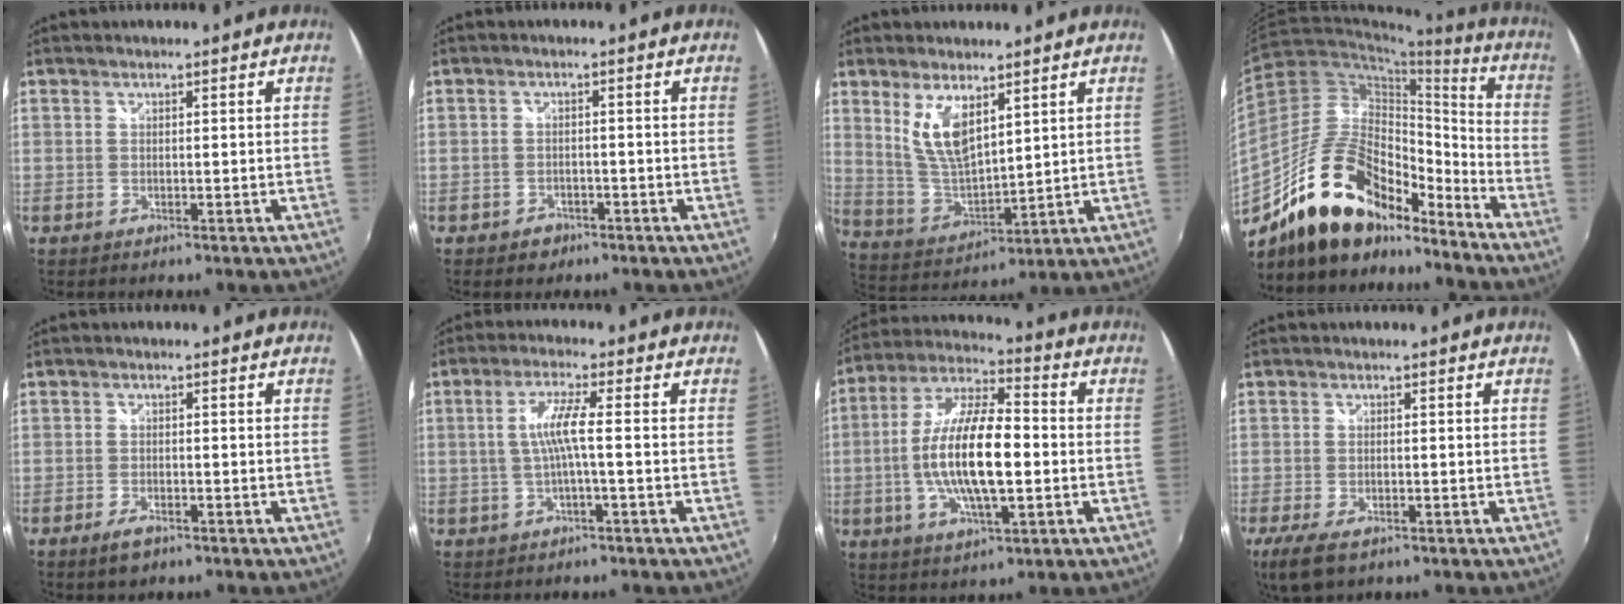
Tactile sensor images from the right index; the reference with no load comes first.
{"total": 3.2, "force": [-2.1, 2.3, 0.7], "torque": [-0.022, 0.004, -0.029]}
{"total": 9.6, "force": [4.8, 3.8, 7.4], "torque": [-0.142, -0.009, 0.106]}
{"total": 21.6, "force": [-16.2, 9.6, 10.5], "torque": [-0.192, 0.028, -0.270]}
{"total": 3.2, "force": [-2.2, 1.3, 1.9], "torque": [-0.045, -0.003, -0.042]}
{"total": 4.9, "force": [-0.8, -0.4, 4.9], "torque": [-0.102, 0.003, -0.011]}
{"total": 16.4, "force": [-2.1, 5.2, 15.4], "torque": [-0.299, 0.000, -0.040]}
{"total": 6.0, "force": [-3.7, 2.6, 4.0], "torque": [-0.093, -0.023, -0.066]}